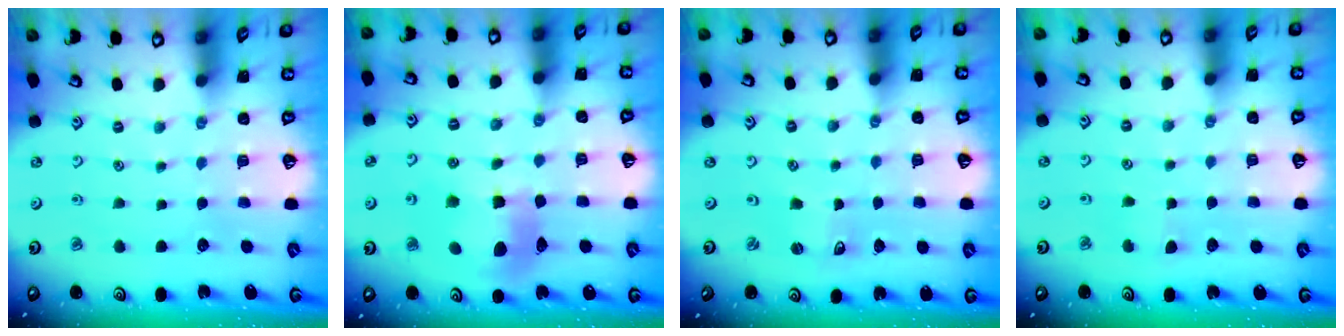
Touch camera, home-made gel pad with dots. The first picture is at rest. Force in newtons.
{"total": 11.2, "press": 11.1, "slide": 1.6}
{"total": 2.3, "press": 2.2, "slide": 0.4}
{"total": 2.8, "press": 2.7, "slide": 0.7}